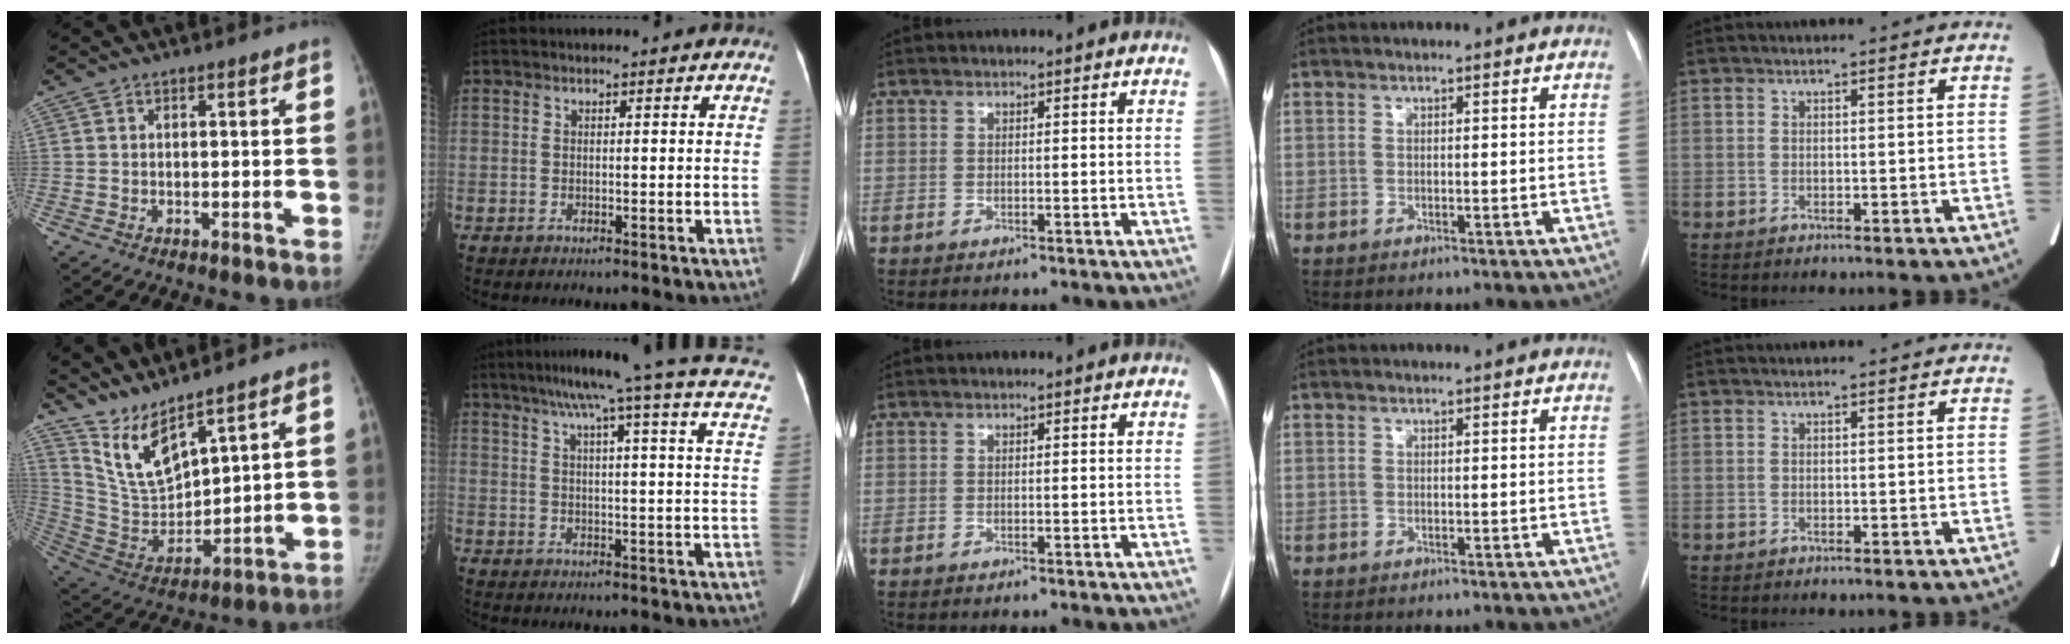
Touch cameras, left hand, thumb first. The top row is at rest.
{"thumb": {"total": 10.7, "force": [9.0, 2.3, 5.3], "torque": [-0.095, -0.068, 0.201]}, "index": {"total": 22.0, "force": [16.7, 0.0, 14.4], "torque": [-0.217, -0.007, 0.197]}}